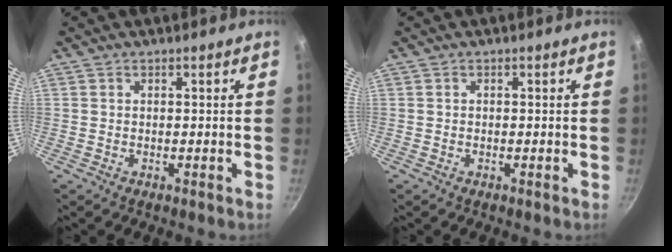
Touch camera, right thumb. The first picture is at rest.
{"total": 0.0}